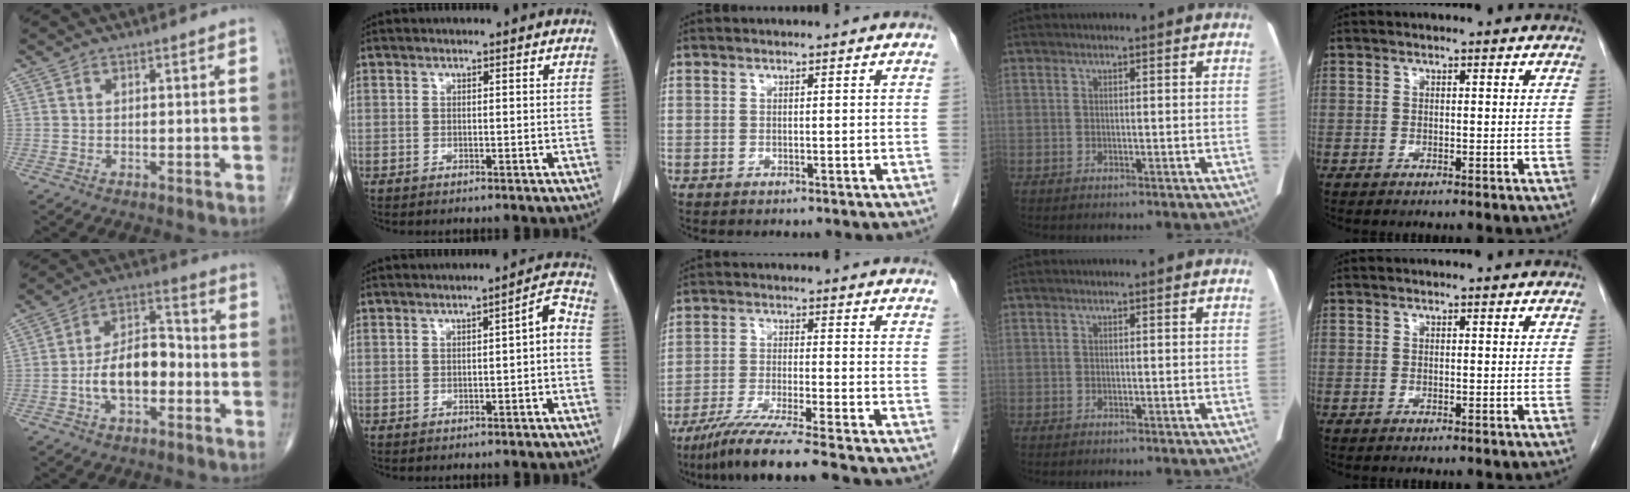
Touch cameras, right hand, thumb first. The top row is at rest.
{"thumb": {"total": 12.0, "force": [-2.8, 6.7, 9.5], "torque": [-0.148, 0.041, -0.057]}, "index": {"total": 3.2, "force": [-0.6, 0.6, 3.1], "torque": [-0.041, 0.016, -0.008]}, "middle": {"total": 10.3, "force": [-8.3, -1.4, 5.9], "torque": [-0.089, -0.036, -0.141]}}